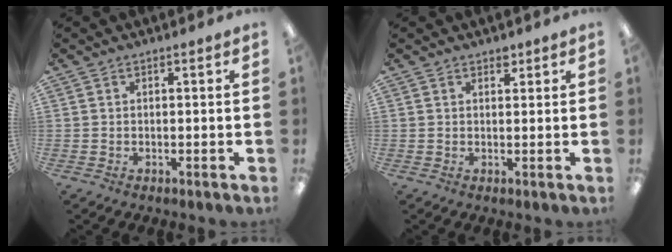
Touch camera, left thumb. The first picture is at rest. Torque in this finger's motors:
{"motor_torque": [0.37, -0.04, 0.42, -0.26, -0.01]}